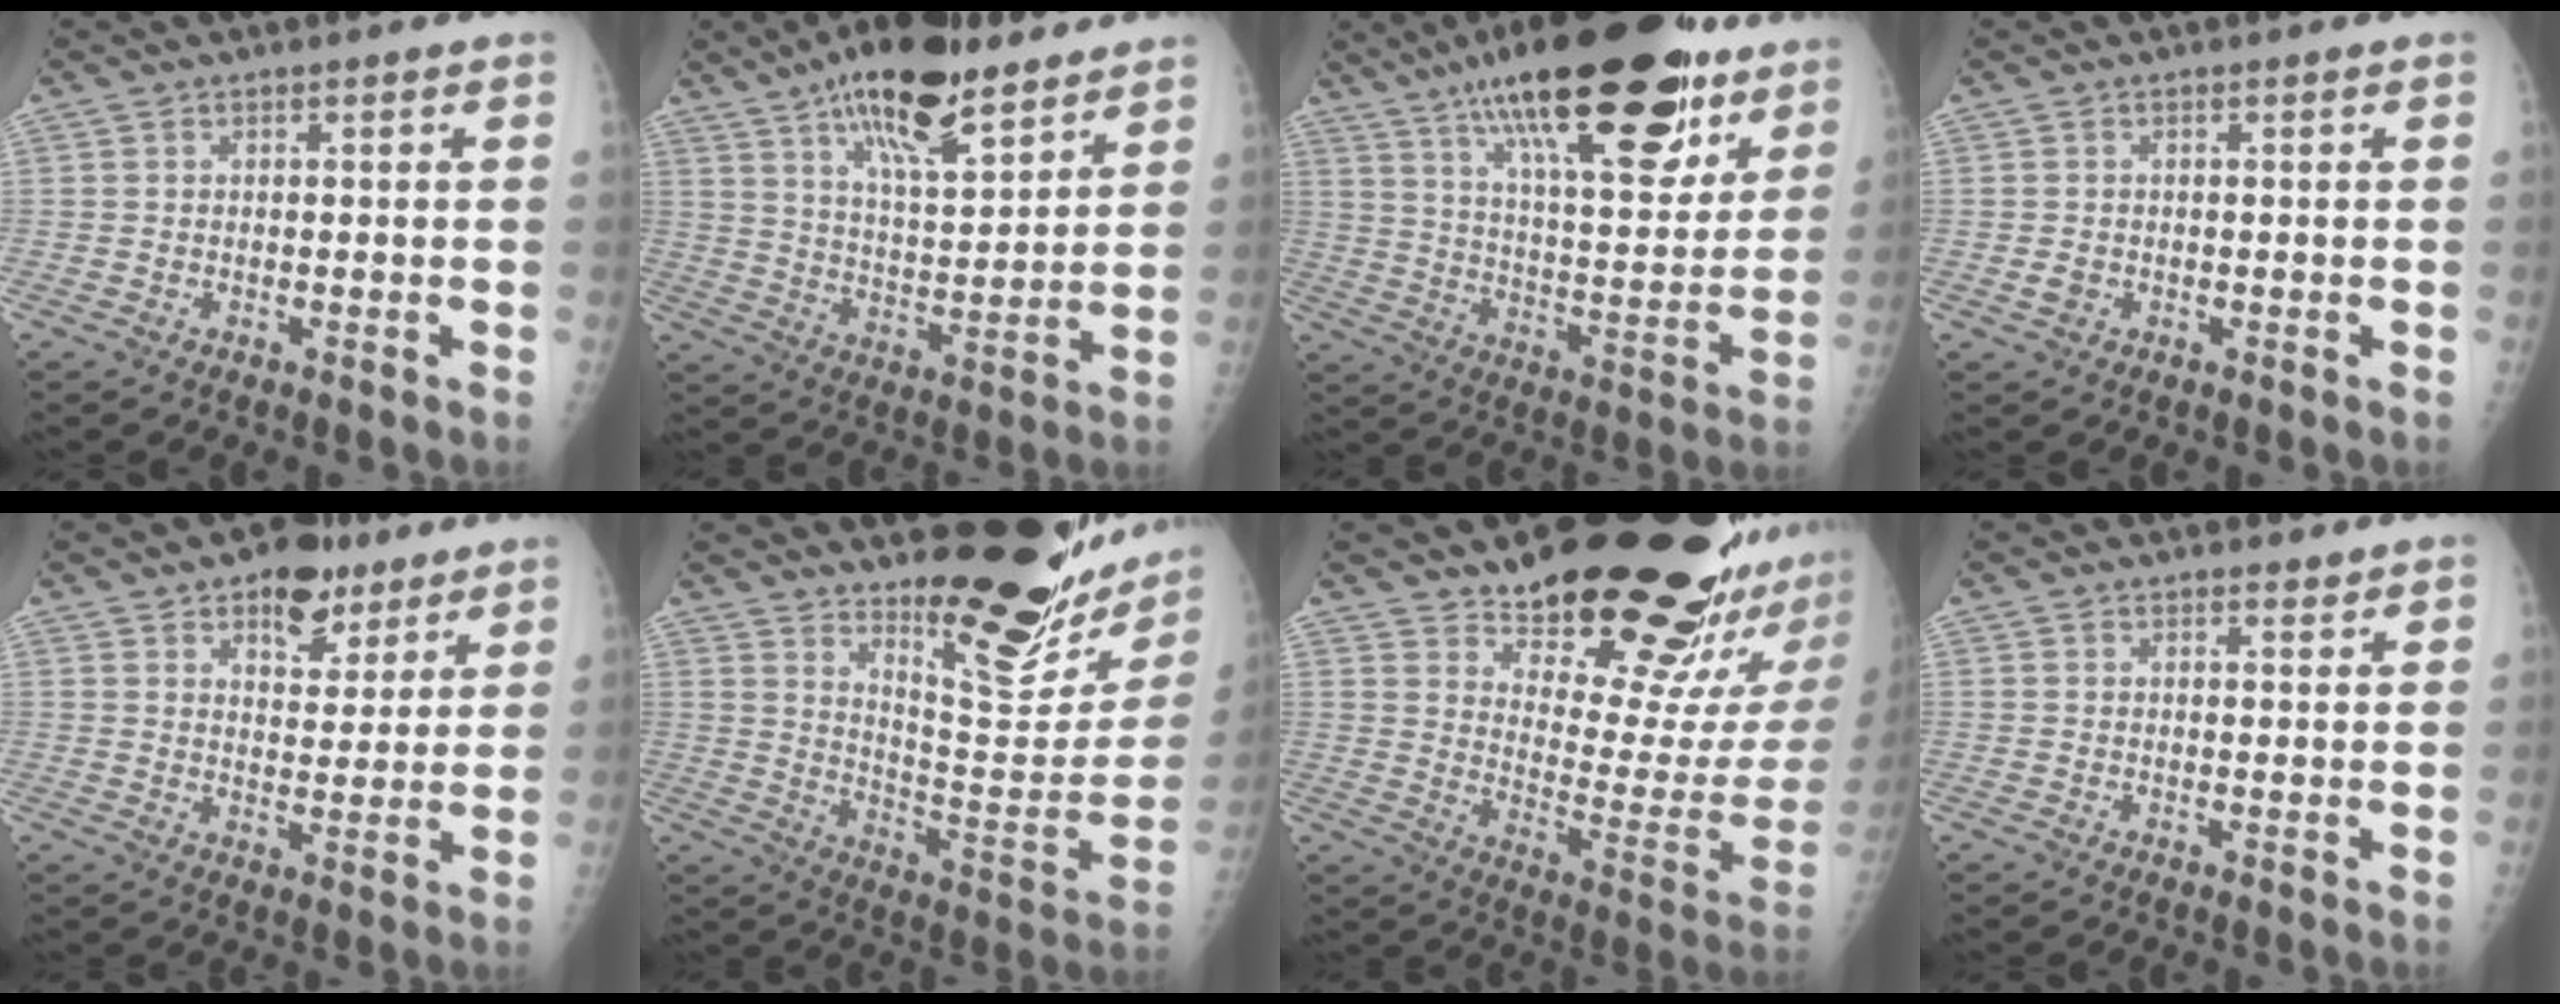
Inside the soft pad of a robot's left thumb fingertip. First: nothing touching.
{"total": 17.6, "force": [11.6, 5.9, 11.8], "torque": [-0.171, -0.057, 0.197]}
{"total": 30.6, "force": [18.9, 10.3, 21.7], "torque": [-0.304, -0.047, 0.294]}
{"total": 1.3, "force": [-0.2, 1.1, 0.7], "torque": [-0.008, 0.001, -0.002]}
{"total": 9.6, "force": [6.0, 5.5, 5.0], "torque": [-0.035, -0.028, 0.089]}
{"total": 23.9, "force": [16.9, 6.2, 15.7], "torque": [-0.189, -0.134, 0.250]}
{"total": 24.5, "force": [18.6, 6.9, 14.4], "torque": [-0.164, -0.146, 0.259]}
{"total": 1.5, "force": [1.3, 0.6, 0.5], "torque": [0.000, -0.010, 0.019]}